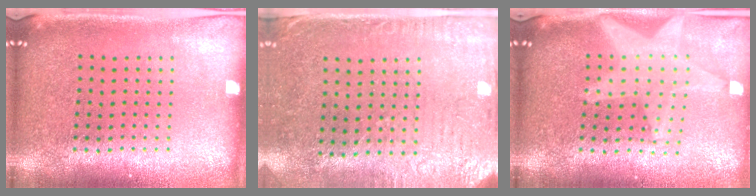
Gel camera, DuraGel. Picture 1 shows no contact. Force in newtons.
{"total": 3.2, "press": 2.5, "slide": 2.0}
{"total": 2.2, "press": 1.8, "slide": 1.2}